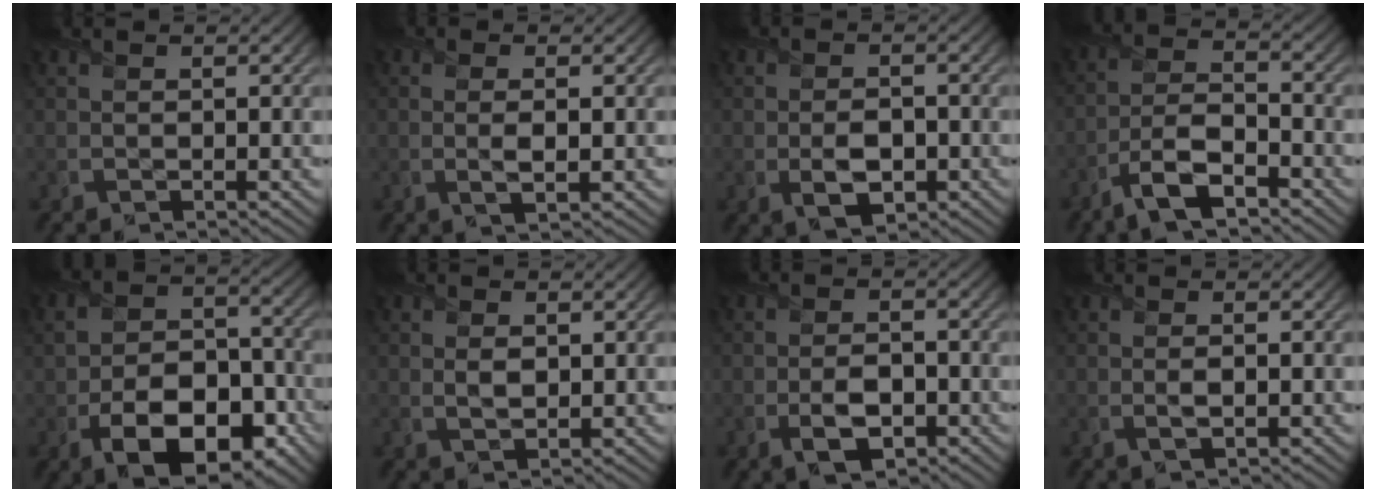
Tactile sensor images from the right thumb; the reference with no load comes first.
{"total": 2.4, "force": [-0.1, 0.6, 2.3], "torque": [-0.049, -0.002, -0.001]}
{"total": 4.4, "force": [-1.3, 2.6, 3.3], "torque": [-0.065, -0.011, -0.022]}
{"total": 8.1, "force": [-5.4, 2.8, 5.4], "torque": [-0.106, -0.002, -0.113]}
{"total": 12.9, "force": [-5.3, 7.6, 8.9], "torque": [-0.173, -0.030, -0.081]}
{"total": 2.3, "force": [0.4, 1.4, 1.8], "torque": [-0.041, -0.006, 0.009]}
{"total": 4.9, "force": [-1.9, 2.7, 3.6], "torque": [-0.071, -0.008, -0.036]}
{"total": 1.7, "force": [-0.2, 0.6, 1.6], "torque": [-0.034, -0.005, -0.002]}